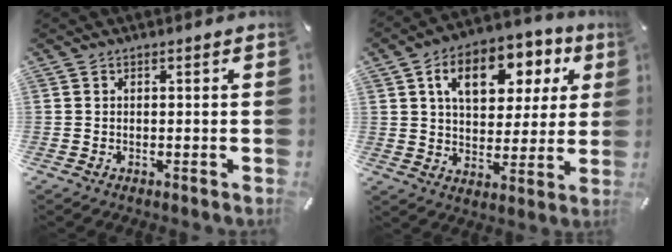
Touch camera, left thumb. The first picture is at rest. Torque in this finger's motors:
{"motor_torque": [0.47, 0.66, 0.18, -0.33, 0.22]}